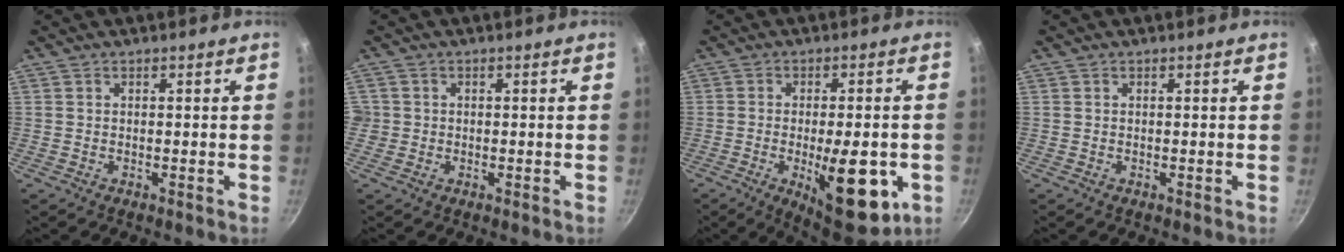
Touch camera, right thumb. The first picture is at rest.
{"total": 1.6, "force": [-0.2, 1.6, 0.2], "torque": [0.004, 0.006, -0.003]}
{"total": 15.8, "force": [-4.5, 6.2, 13.9], "torque": [-0.163, 0.005, -0.050]}
{"total": 0.0}